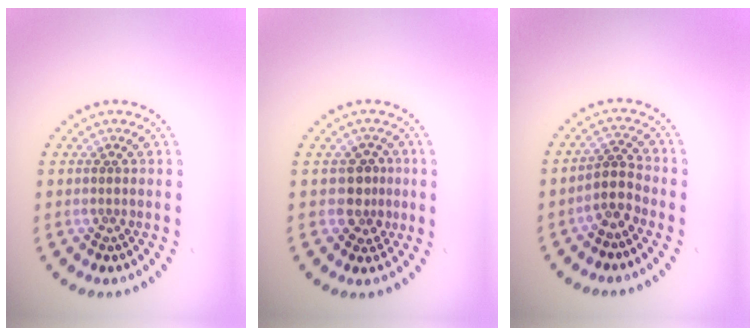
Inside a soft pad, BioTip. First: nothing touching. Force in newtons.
{"total": 2.5, "press": 2.2, "slide": 1.1}
{"total": 2.4, "press": 1.8, "slide": 1.7}